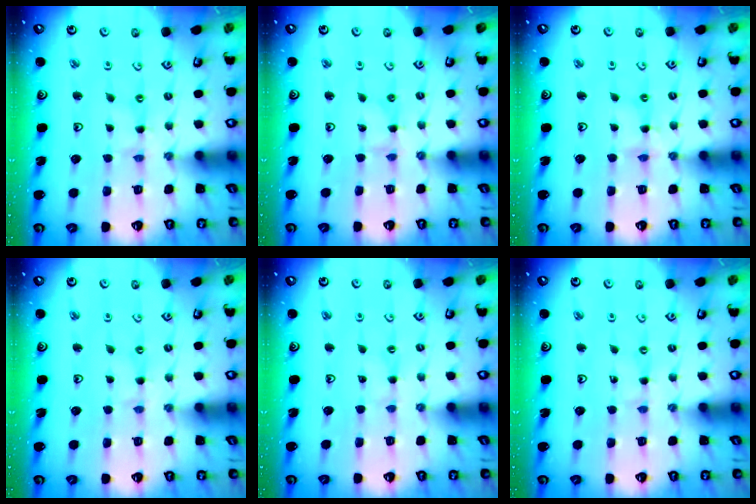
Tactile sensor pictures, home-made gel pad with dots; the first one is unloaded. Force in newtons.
{"total": 0.0}
{"total": 3.3, "press": 3.3, "slide": 0.3}
{"total": 1.3, "press": 1.3, "slide": 0.3}
{"total": 0.0}
{"total": 0.0}